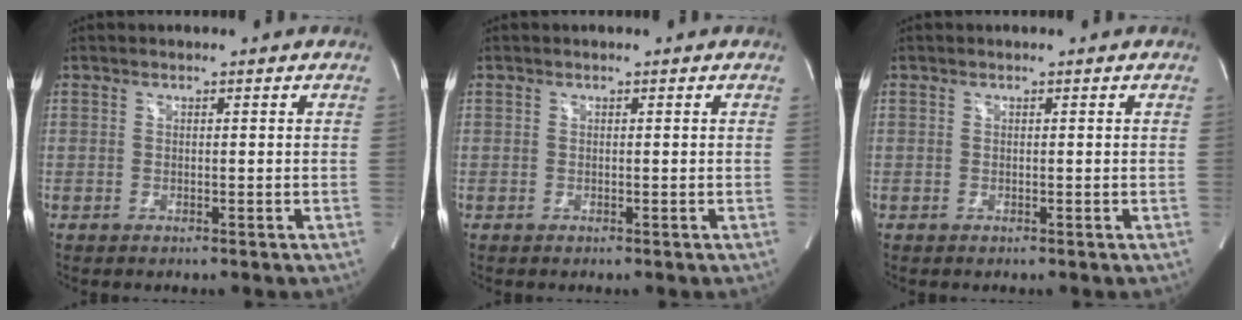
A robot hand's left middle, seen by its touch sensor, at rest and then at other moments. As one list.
[{"total": 0.0}, {"total": 0.0}]